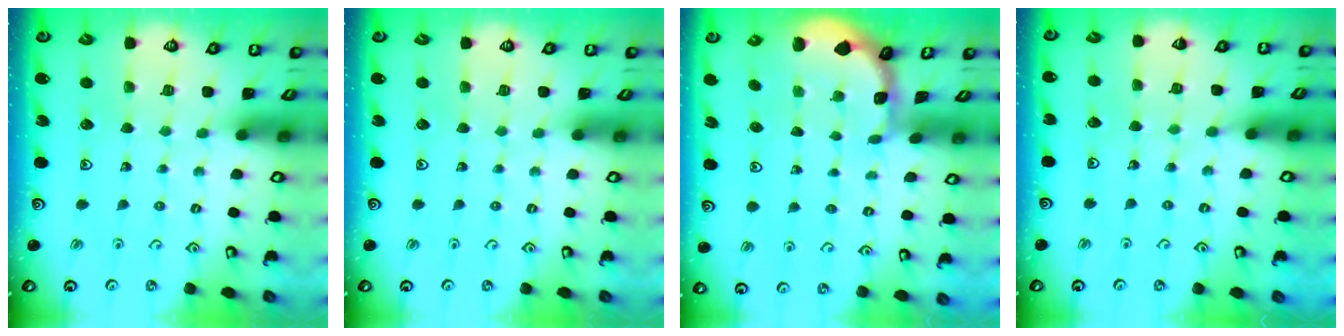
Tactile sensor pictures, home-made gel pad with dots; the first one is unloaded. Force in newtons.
{"total": 0.0}
{"total": 1.1, "press": 1.1, "slide": 0.1}
{"total": 5.8, "press": 5.7, "slide": 0.8}